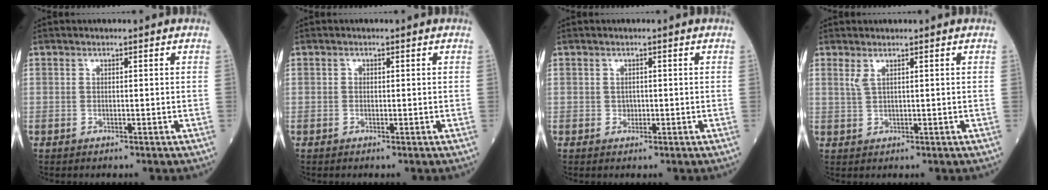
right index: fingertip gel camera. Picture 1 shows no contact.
{"total": 0.0}
{"total": 0.8, "force": [-0.1, 0.7, 0.3], "torque": [-0.002, 0.002, -0.002]}
{"total": 1.5, "force": [0.9, 0.0, 1.2], "torque": [-0.033, 0.001, 0.021]}